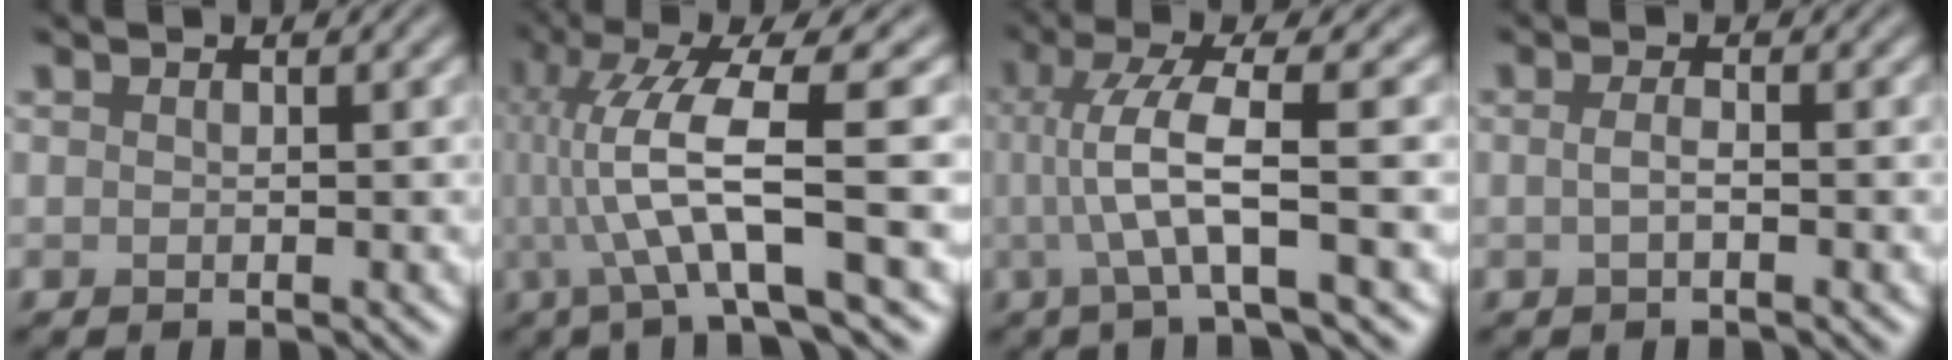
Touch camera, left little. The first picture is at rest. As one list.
[{"total": 9.2, "force": [-0.6, 2.0, 9.0], "torque": [-0.165, 0.007, -0.013]}, {"total": 5.4, "force": [-0.5, 0.8, 5.3], "torque": [-0.100, 0.005, -0.008]}, {"total": 1.2, "force": [-0.6, 0.3, 0.9], "torque": [-0.016, -0.001, -0.013]}]